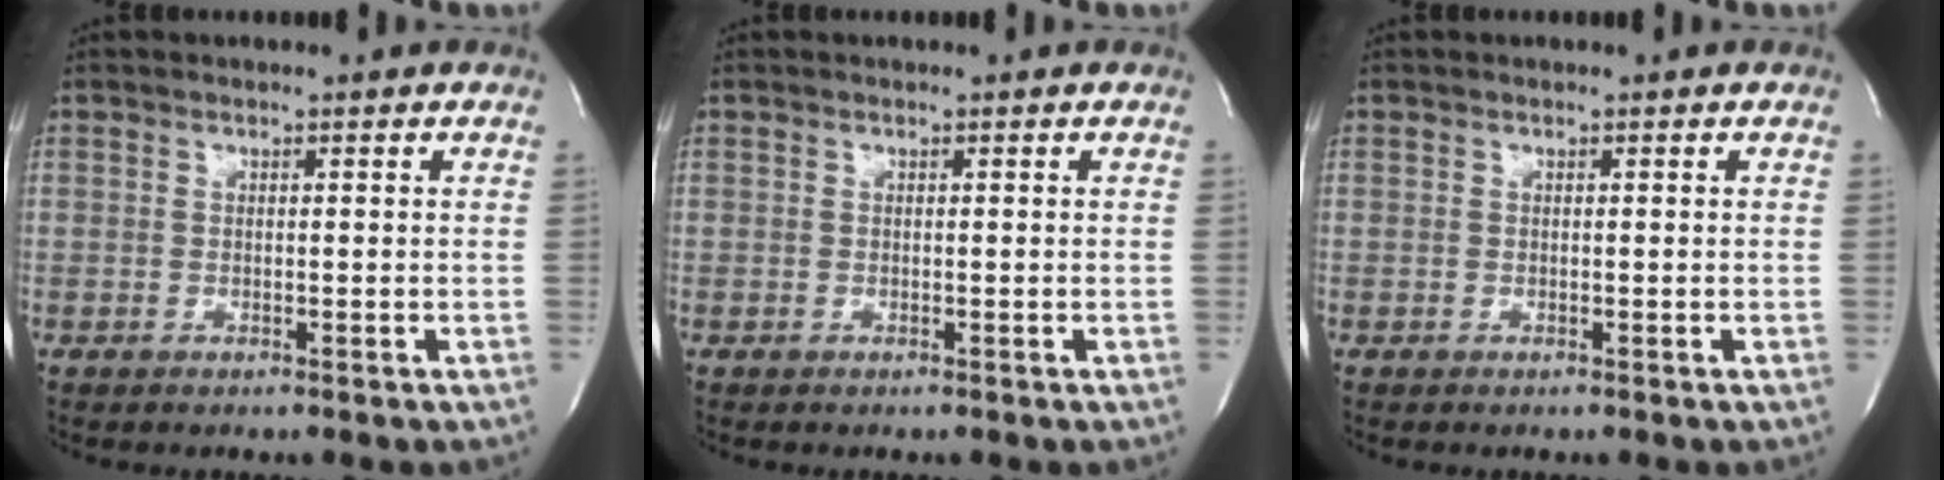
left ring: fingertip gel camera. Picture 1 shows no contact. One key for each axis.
{"total": 0.0}
{"total": 0.0}